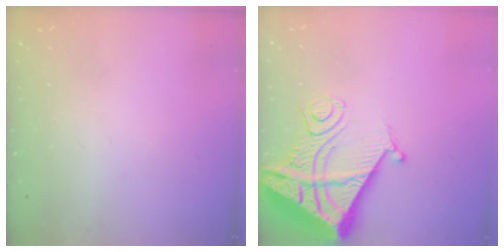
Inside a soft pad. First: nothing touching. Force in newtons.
{"total": 14.0, "press": 13.9, "slide": 1.8}